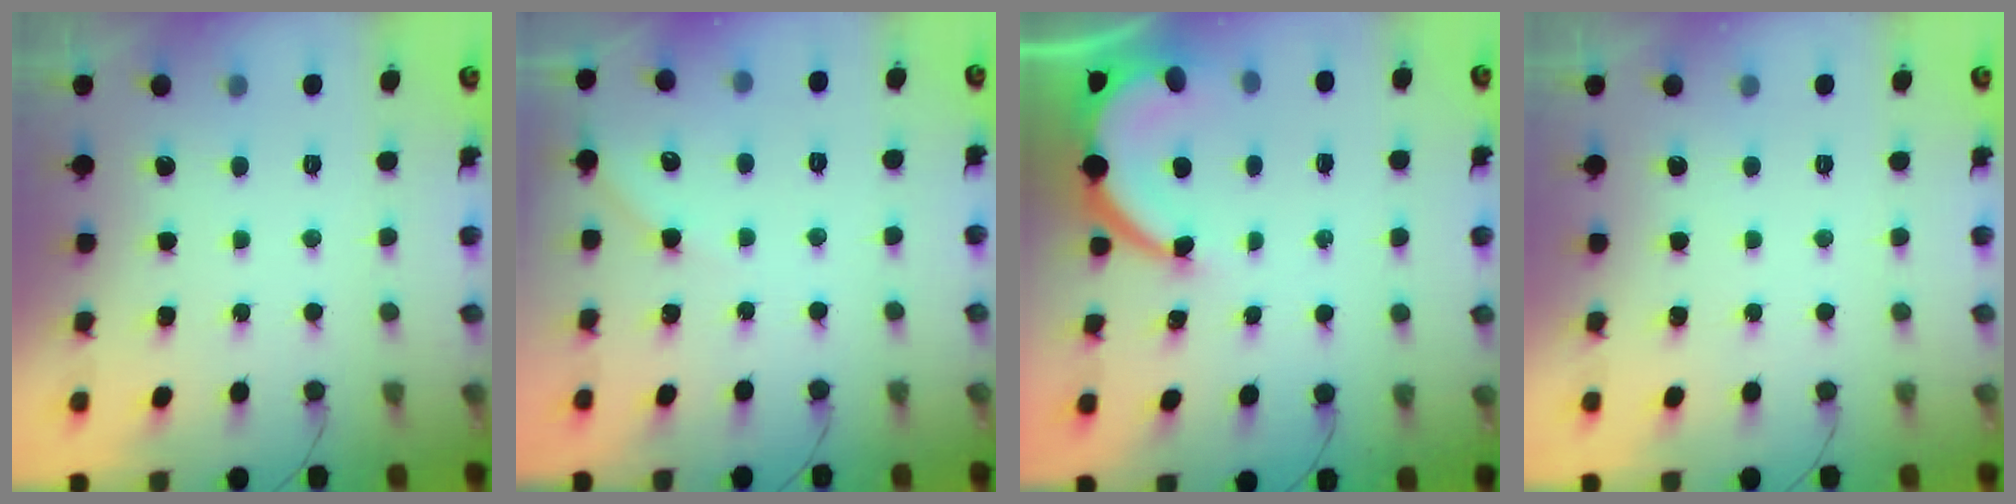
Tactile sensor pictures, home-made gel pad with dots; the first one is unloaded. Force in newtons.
{"total": 2.9, "press": 2.9, "slide": 0.4}
{"total": 7.3, "press": 7.3, "slide": 0.7}
{"total": 0.0}